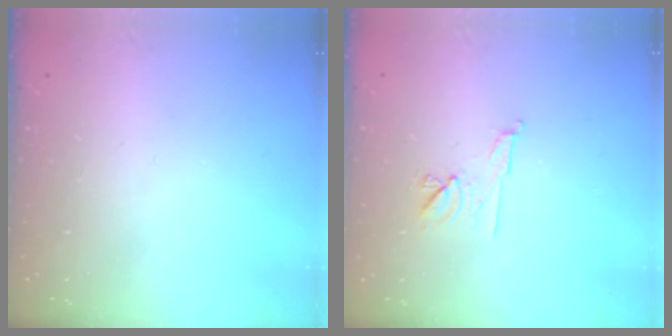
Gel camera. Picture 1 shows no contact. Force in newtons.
{"total": 7.5, "press": 7.4, "slide": 1.3}